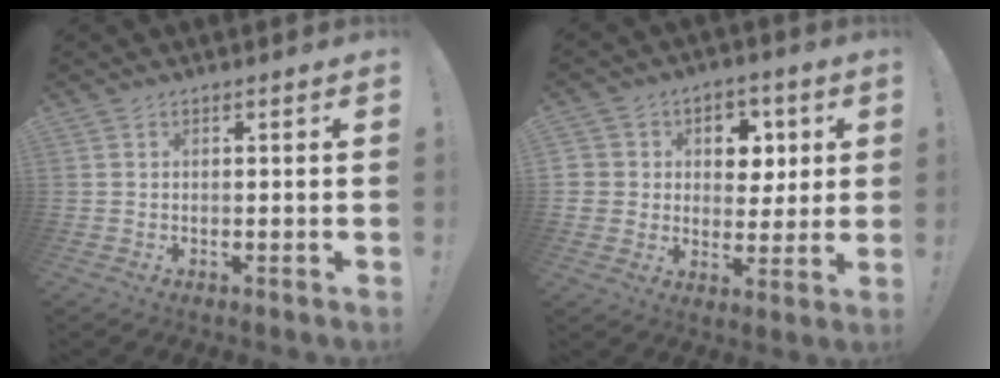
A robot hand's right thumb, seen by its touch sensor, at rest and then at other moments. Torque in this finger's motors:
{"motor_torque": [1.46, 1.37, 1.02, -0.02, 0.00]}